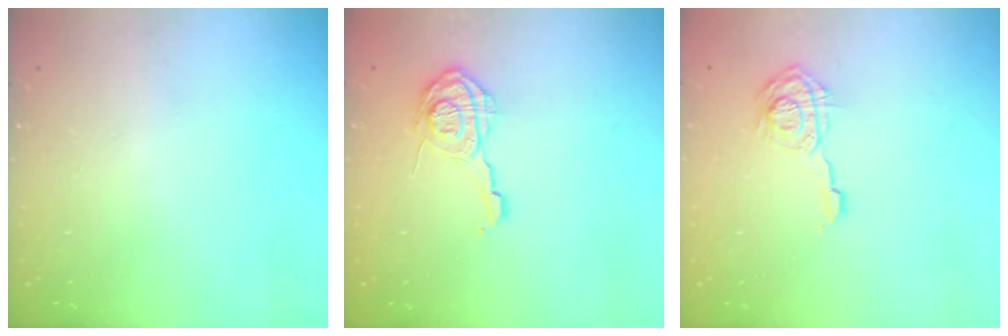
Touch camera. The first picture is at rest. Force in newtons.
{"total": 12.7, "press": 12.7, "slide": 1.0}
{"total": 9.7, "press": 9.7, "slide": 0.5}